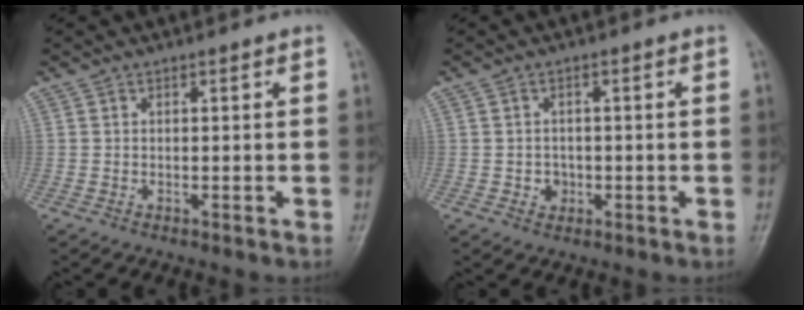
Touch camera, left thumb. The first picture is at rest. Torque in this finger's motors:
{"motor_torque": [-0.21, 0.04, 0.19, 0.13, -0.01]}